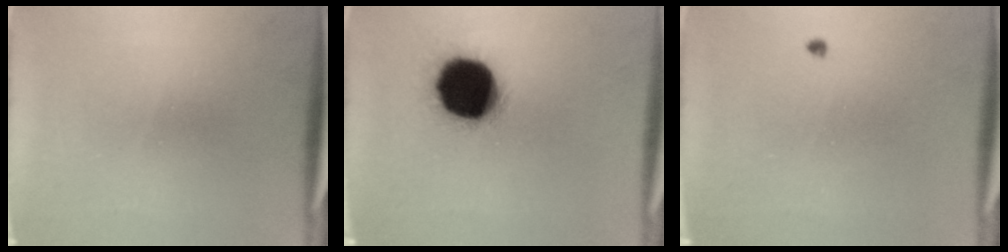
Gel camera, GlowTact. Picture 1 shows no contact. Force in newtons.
{"total": 17.8}
{"total": 0.7}